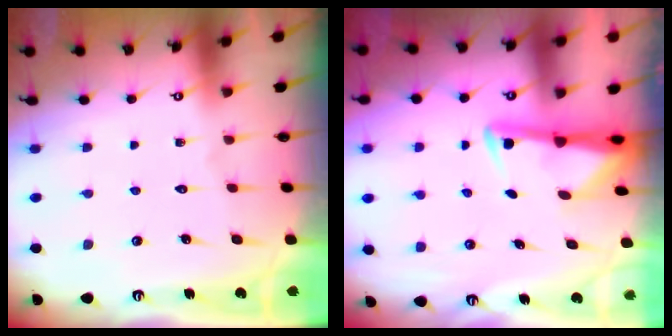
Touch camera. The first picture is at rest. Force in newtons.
{"total": 3.0, "press": 2.9, "slide": 0.6}